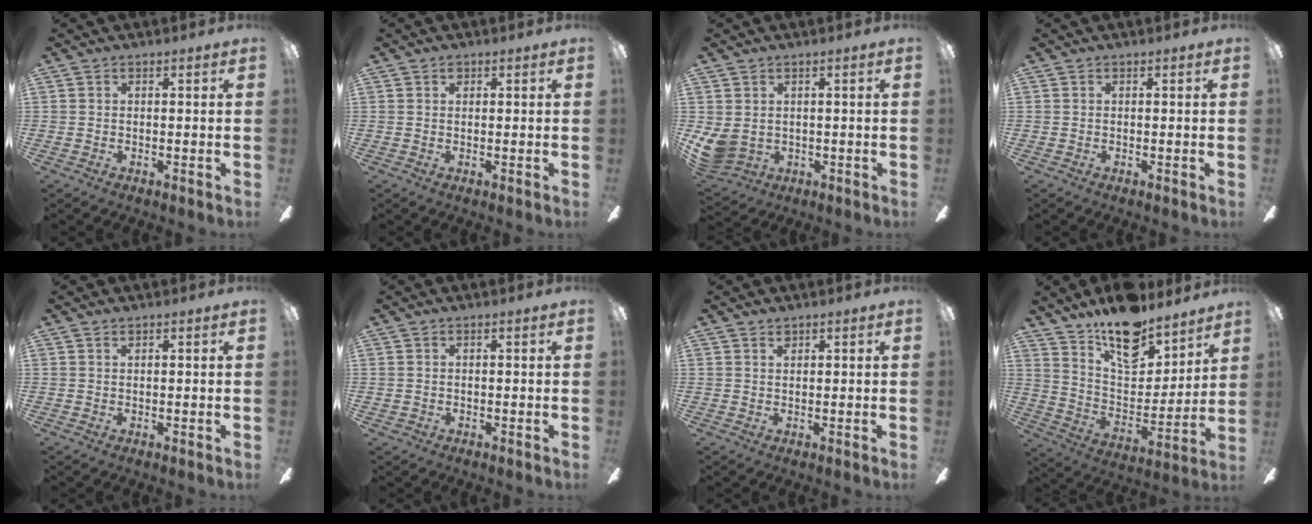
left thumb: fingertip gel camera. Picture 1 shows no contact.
{"total": 1.1, "force": [0.6, 0.6, 0.6], "torque": [-0.006, -0.001, 0.009]}
{"total": 5.2, "force": [1.2, 4.2, 2.9], "torque": [-0.082, -0.011, 0.023]}
{"total": 0.0}
{"total": 0.6, "force": [0.4, 0.3, 0.4], "torque": [-0.010, 0.002, 0.007]}
{"total": 0.6, "force": [0.2, 0.5, 0.3], "torque": [-0.006, 0.004, 0.002]}
{"total": 1.2, "force": [1.0, 0.5, 0.5], "torque": [-0.004, -0.003, 0.016]}
{"total": 17.0, "force": [13.4, 7.1, 7.6], "torque": [-0.130, -0.095, 0.237]}